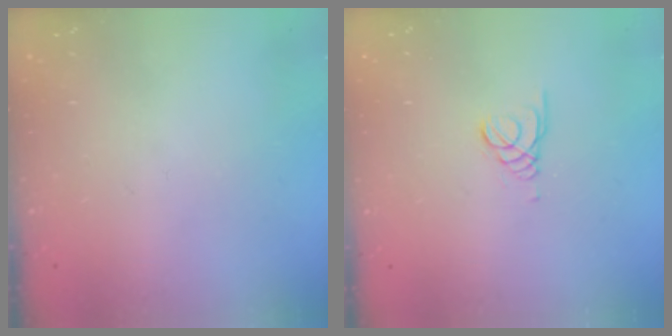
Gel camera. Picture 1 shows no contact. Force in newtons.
{"total": 1.0, "press": 1.0, "slide": 0.1}